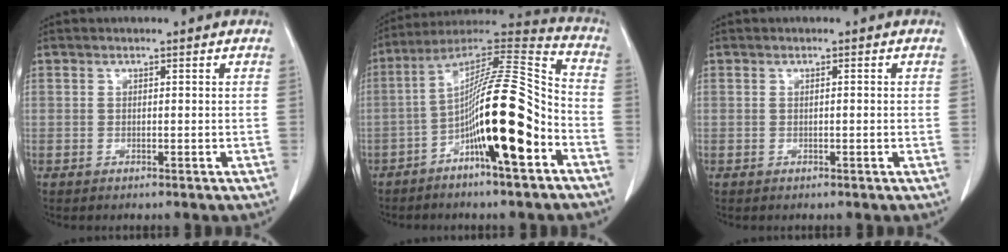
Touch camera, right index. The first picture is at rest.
{"total": 16.8, "force": [-6.0, 1.7, 15.6], "torque": [-0.275, 0.014, -0.102]}
{"total": 0.7, "force": [0.0, 0.1, 0.6], "torque": [-0.012, 0.002, 0.001]}